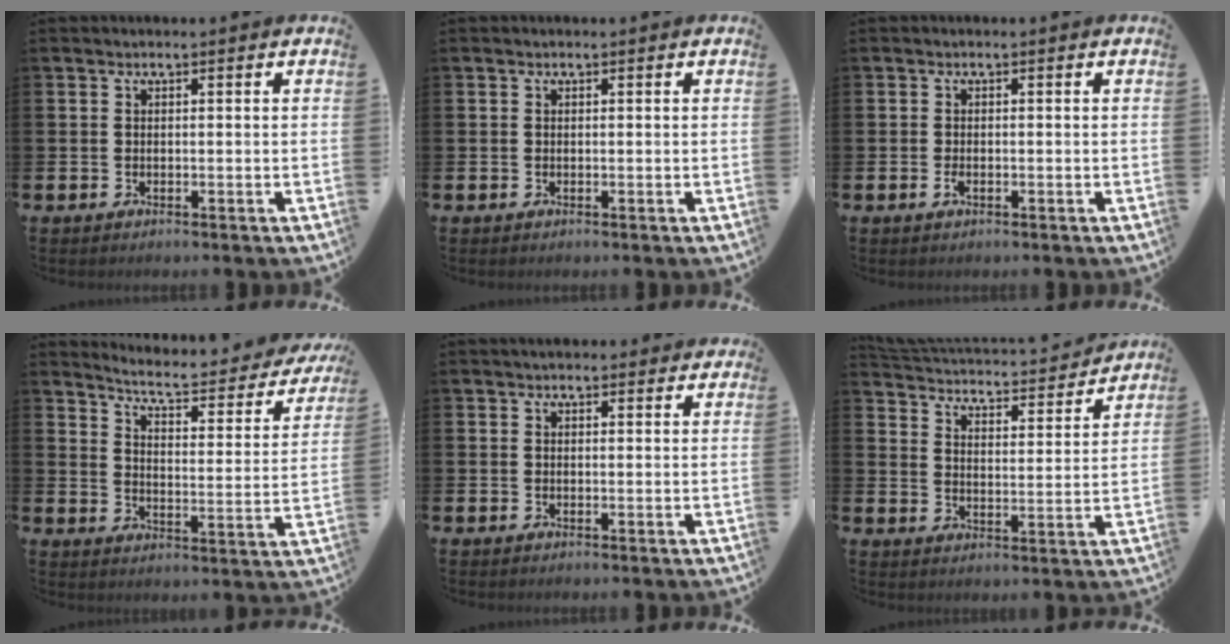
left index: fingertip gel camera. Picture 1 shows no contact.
{"total": 0.0}
{"total": 1.2, "force": [-0.4, 0.5, 1.0], "torque": [-0.017, -0.001, -0.009]}
{"total": 5.3, "force": [4.8, 0.8, 2.0], "torque": [-0.057, -0.042, 0.072]}
{"total": 1.7, "force": [1.6, 0.6, 0.3], "torque": [0.005, -0.002, 0.026]}
{"total": 4.0, "force": [3.8, 0.9, 0.4], "torque": [-0.024, -0.043, 0.056]}